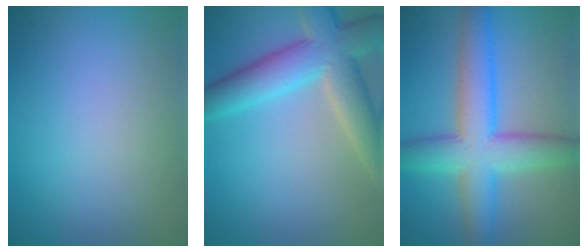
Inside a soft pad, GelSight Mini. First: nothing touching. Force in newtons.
{"total": 7.7, "press": 7.7, "slide": 0.8}
{"total": 7.6, "press": 7.6, "slide": 0.1}